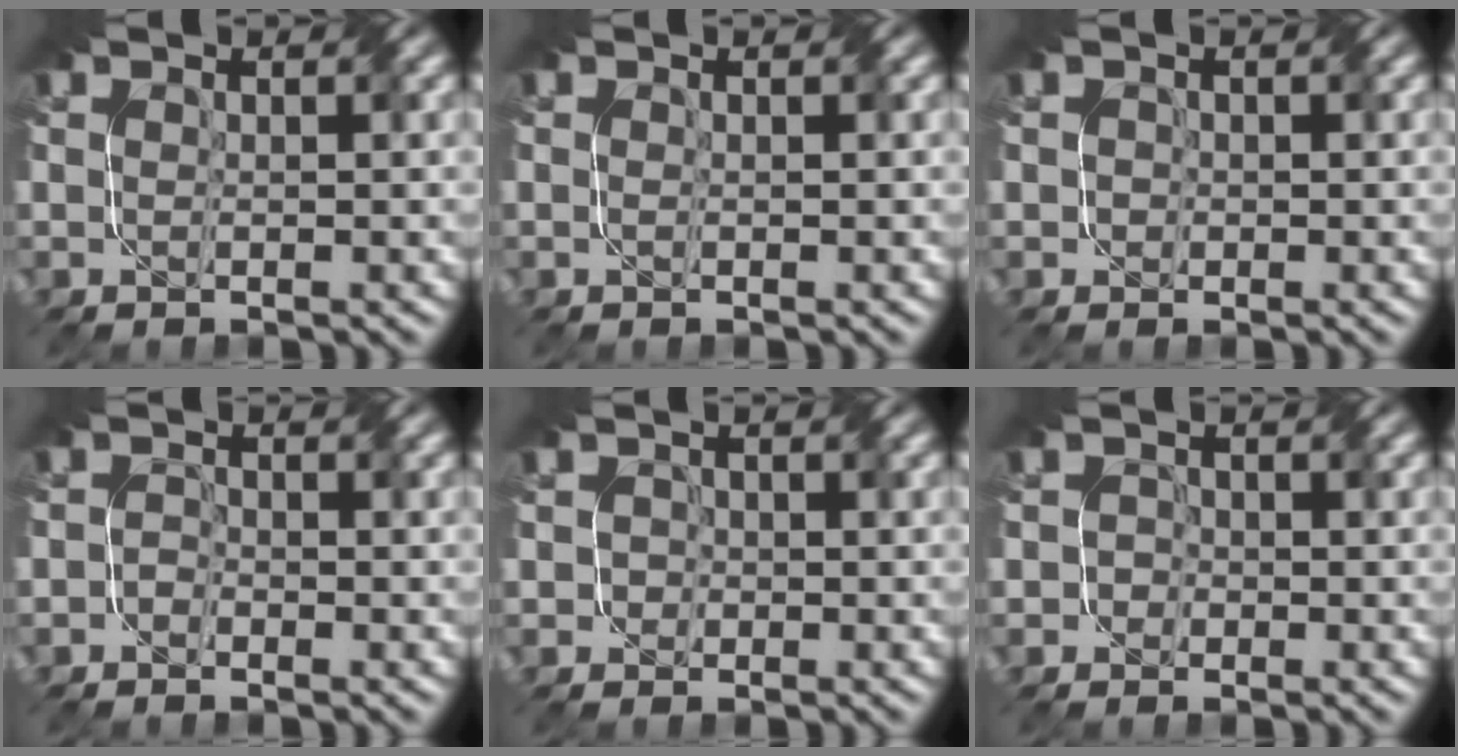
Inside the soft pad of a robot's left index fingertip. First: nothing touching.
{"total": 0.0}
{"total": 0.5, "force": [-0.1, 0.5, 0.0], "torque": [0.002, 0.005, -0.003]}
{"total": 1.1, "force": [-1.1, -0.1, -0.2], "torque": [0.007, 0.005, -0.024]}
{"total": 0.9, "force": [-0.4, 0.8, -0.1], "torque": [0.011, 0.007, -0.009]}
{"total": 1.1, "force": [-0.7, 0.7, -0.2], "torque": [0.020, 0.010, -0.016]}